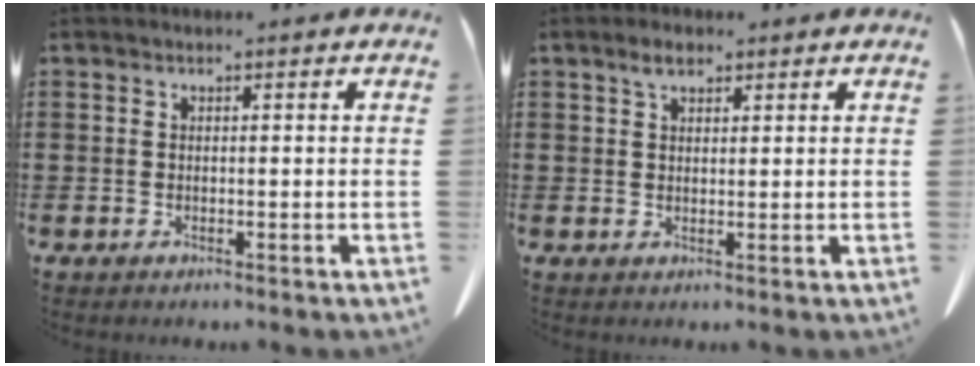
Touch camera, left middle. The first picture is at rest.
{"total": 2.6, "force": [1.8, 1.0, 1.5], "torque": [-0.024, 0.003, 0.030]}